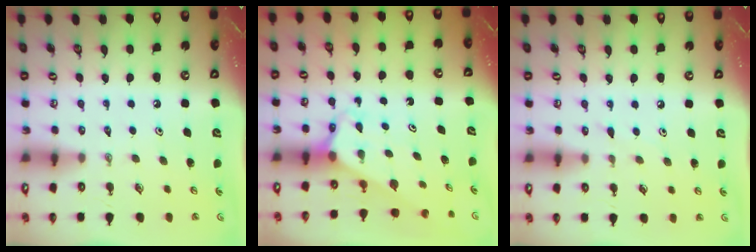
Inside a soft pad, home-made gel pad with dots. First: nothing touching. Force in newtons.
{"total": 2.7, "press": 2.7, "slide": 0.1}
{"total": 3.9, "press": 3.9, "slide": 0.6}